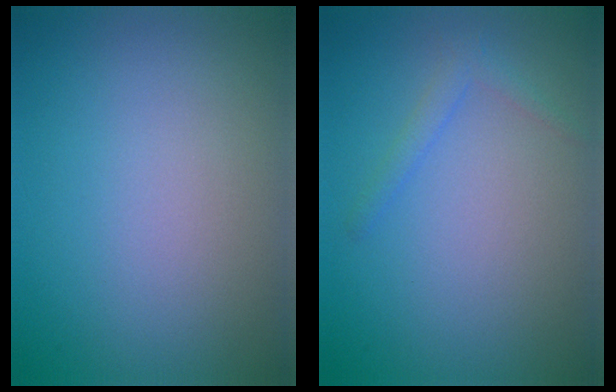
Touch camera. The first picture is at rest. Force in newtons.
{"total": 1.3, "press": 1.3, "slide": 0.1}